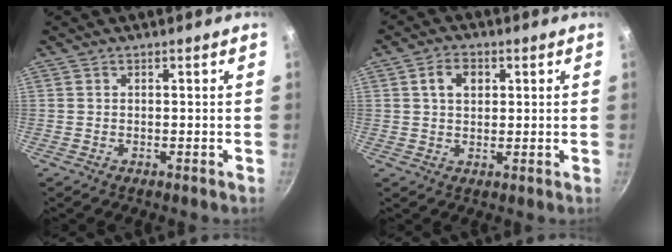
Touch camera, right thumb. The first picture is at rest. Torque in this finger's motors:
{"motor_torque": [-0.54, 0.41, 0.45, -0.28, -0.01]}